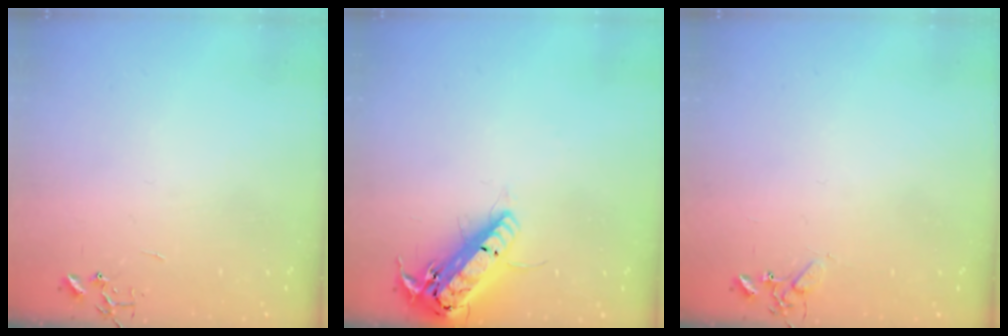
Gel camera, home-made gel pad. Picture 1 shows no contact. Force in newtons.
{"total": 18.4, "press": 18.1, "slide": 3.2}
{"total": 4.7, "press": 4.6, "slide": 0.6}